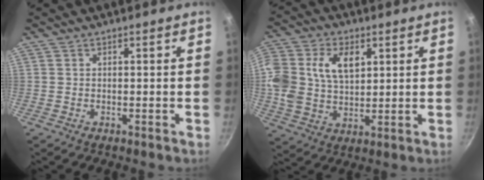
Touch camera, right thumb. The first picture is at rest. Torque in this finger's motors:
{"motor_torque": [0.58, 0.59, 0.98, 0.66, 0.16]}